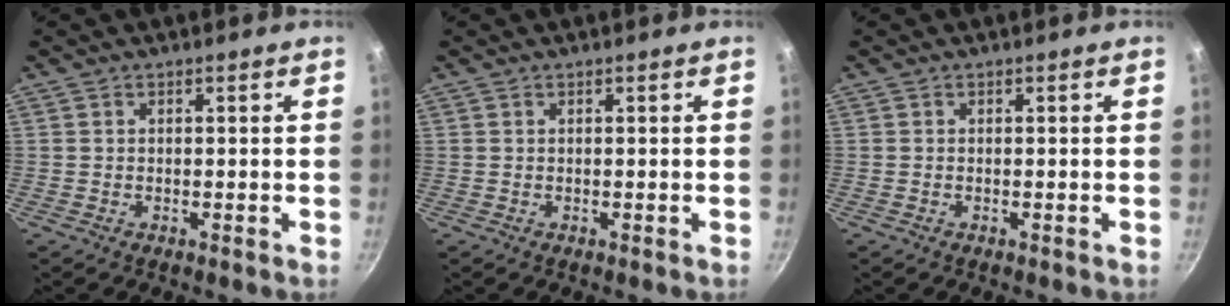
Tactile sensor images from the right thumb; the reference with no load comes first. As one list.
[{"total": 0.0}, {"total": 0.0}]